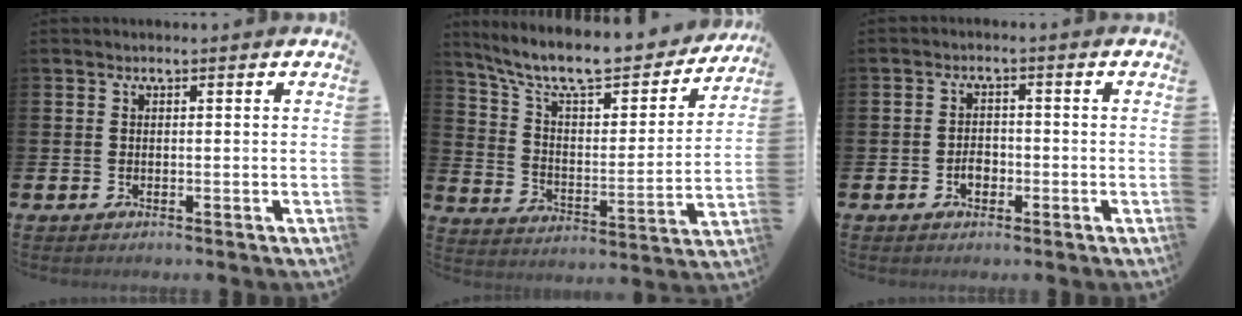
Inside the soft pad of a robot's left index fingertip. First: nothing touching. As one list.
[{"total": 10.9, "force": [9.5, 2.8, 4.4], "torque": [-0.113, -0.065, 0.160]}, {"total": 2.3, "force": [-0.8, 1.6, 1.4], "torque": [-0.018, 0.000, -0.019]}]